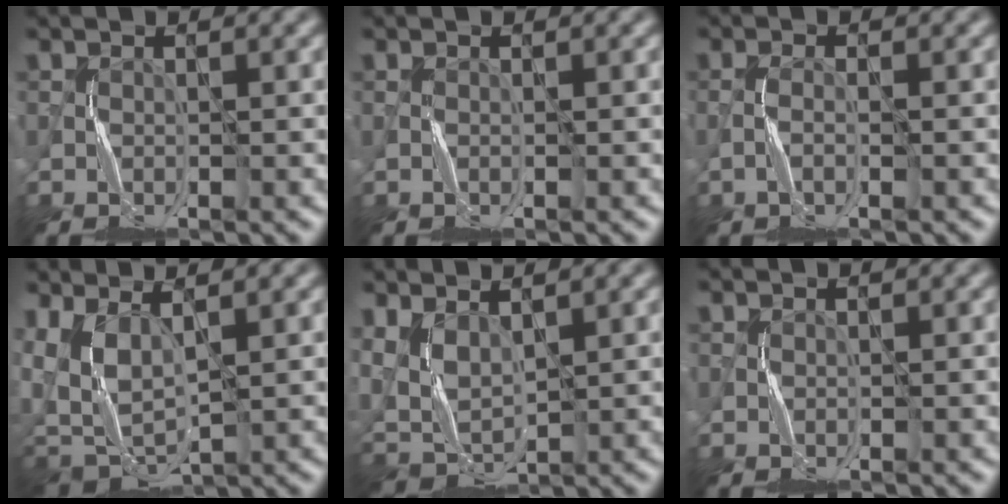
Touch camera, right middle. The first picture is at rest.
{"total": 0.0}
{"total": 1.2, "force": [-0.6, 0.2, 1.0], "torque": [-0.025, 0.007, -0.015]}
{"total": 6.0, "force": [2.0, 3.4, 4.5], "torque": [-0.113, -0.002, 0.043]}
{"total": 4.2, "force": [2.4, 2.2, 2.7], "torque": [-0.073, -0.002, 0.053]}
{"total": 0.0}